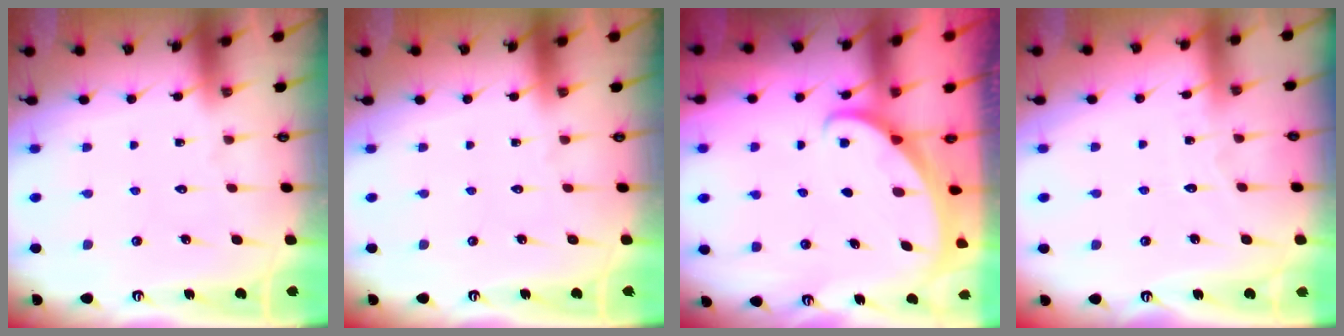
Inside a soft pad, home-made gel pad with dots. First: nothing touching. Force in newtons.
{"total": 0.0}
{"total": 1.2, "press": 1.2, "slide": 0.1}
{"total": 3.2, "press": 3.2, "slide": 0.5}